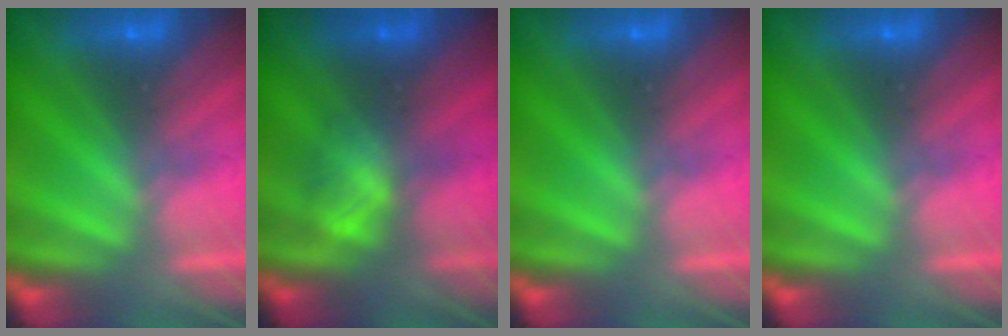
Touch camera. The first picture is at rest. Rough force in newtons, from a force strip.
{"total": 2.3}
{"total": 0.0}
{"total": 0.0}